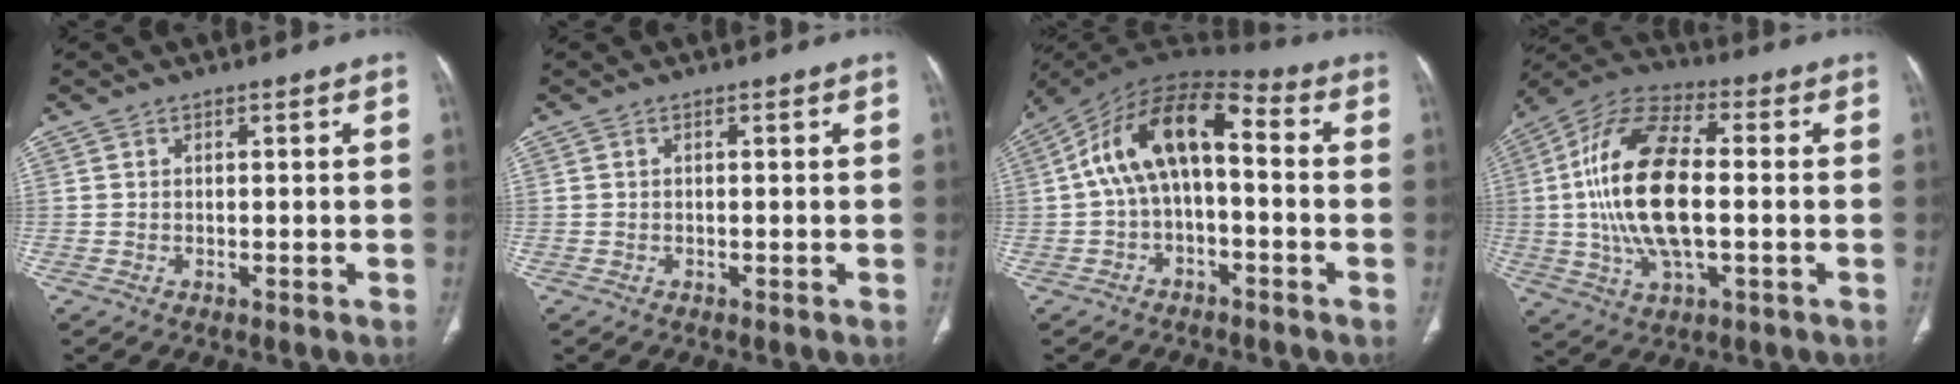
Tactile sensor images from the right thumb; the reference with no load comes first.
{"total": 0.0}
{"total": 13.7, "force": [0.3, 7.2, 11.6], "torque": [-0.196, 0.057, -0.008]}
{"total": 19.6, "force": [-0.4, 9.2, 17.3], "torque": [-0.344, 0.020, -0.008]}